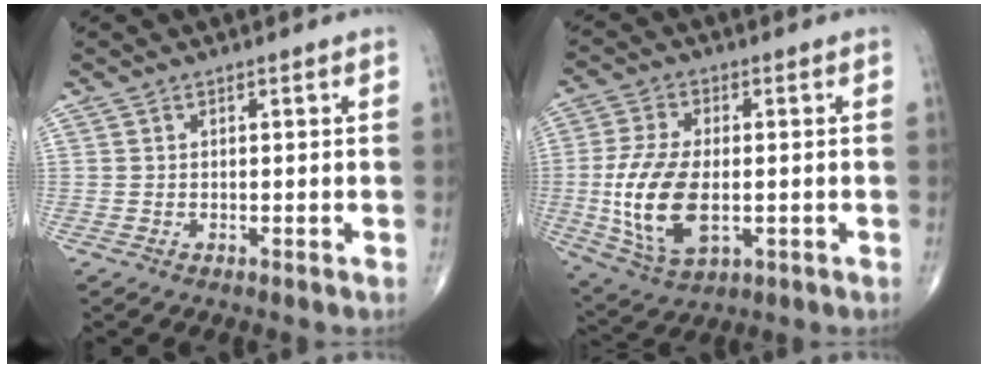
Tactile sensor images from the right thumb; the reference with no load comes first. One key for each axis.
{"total": 14.3, "fx": -1.8, "fy": 7.6, "fz": 12.0, "tx": -0.249, "ty": -0.008, "tz": -0.023}